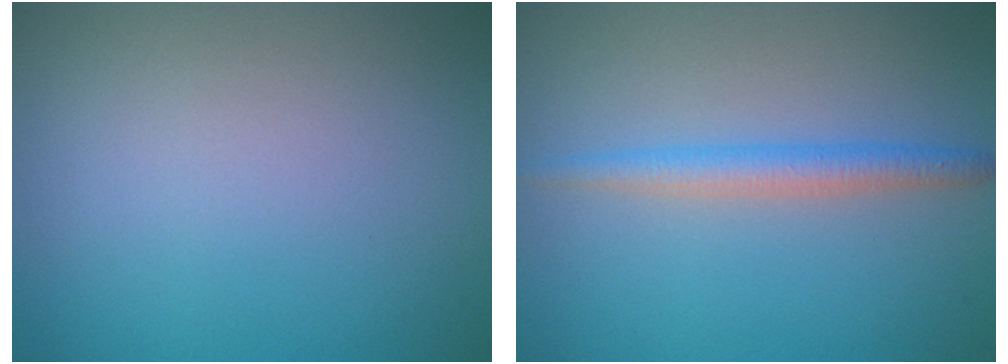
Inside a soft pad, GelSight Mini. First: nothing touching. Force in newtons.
{"total": 2.3, "press": 2.3, "slide": 0.0}